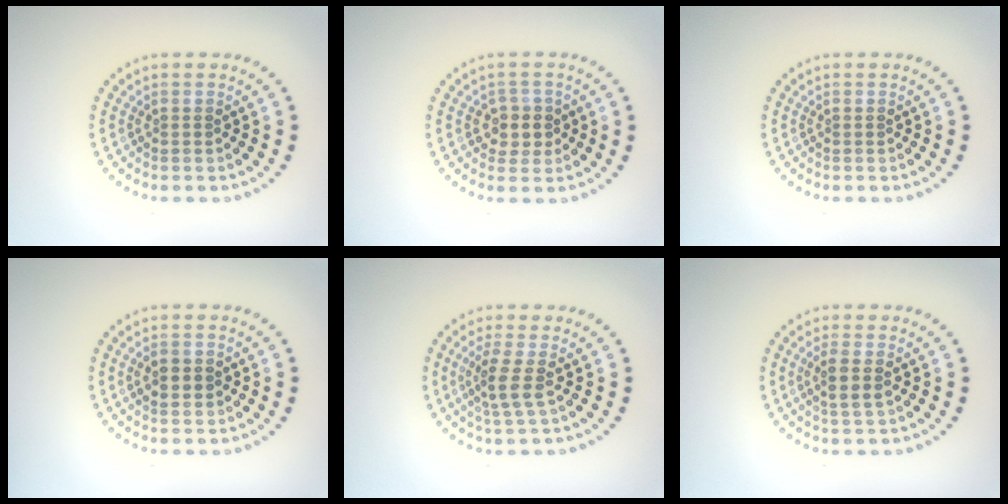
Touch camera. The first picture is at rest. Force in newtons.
{"total": 2.1, "press": 2.0, "slide": 0.8}
{"total": 0.0}
{"total": 1.7, "press": 1.7, "slide": 0.2}
{"total": 2.5, "press": 1.9, "slide": 1.6}
{"total": 2.0, "press": 1.8, "slide": 0.8}